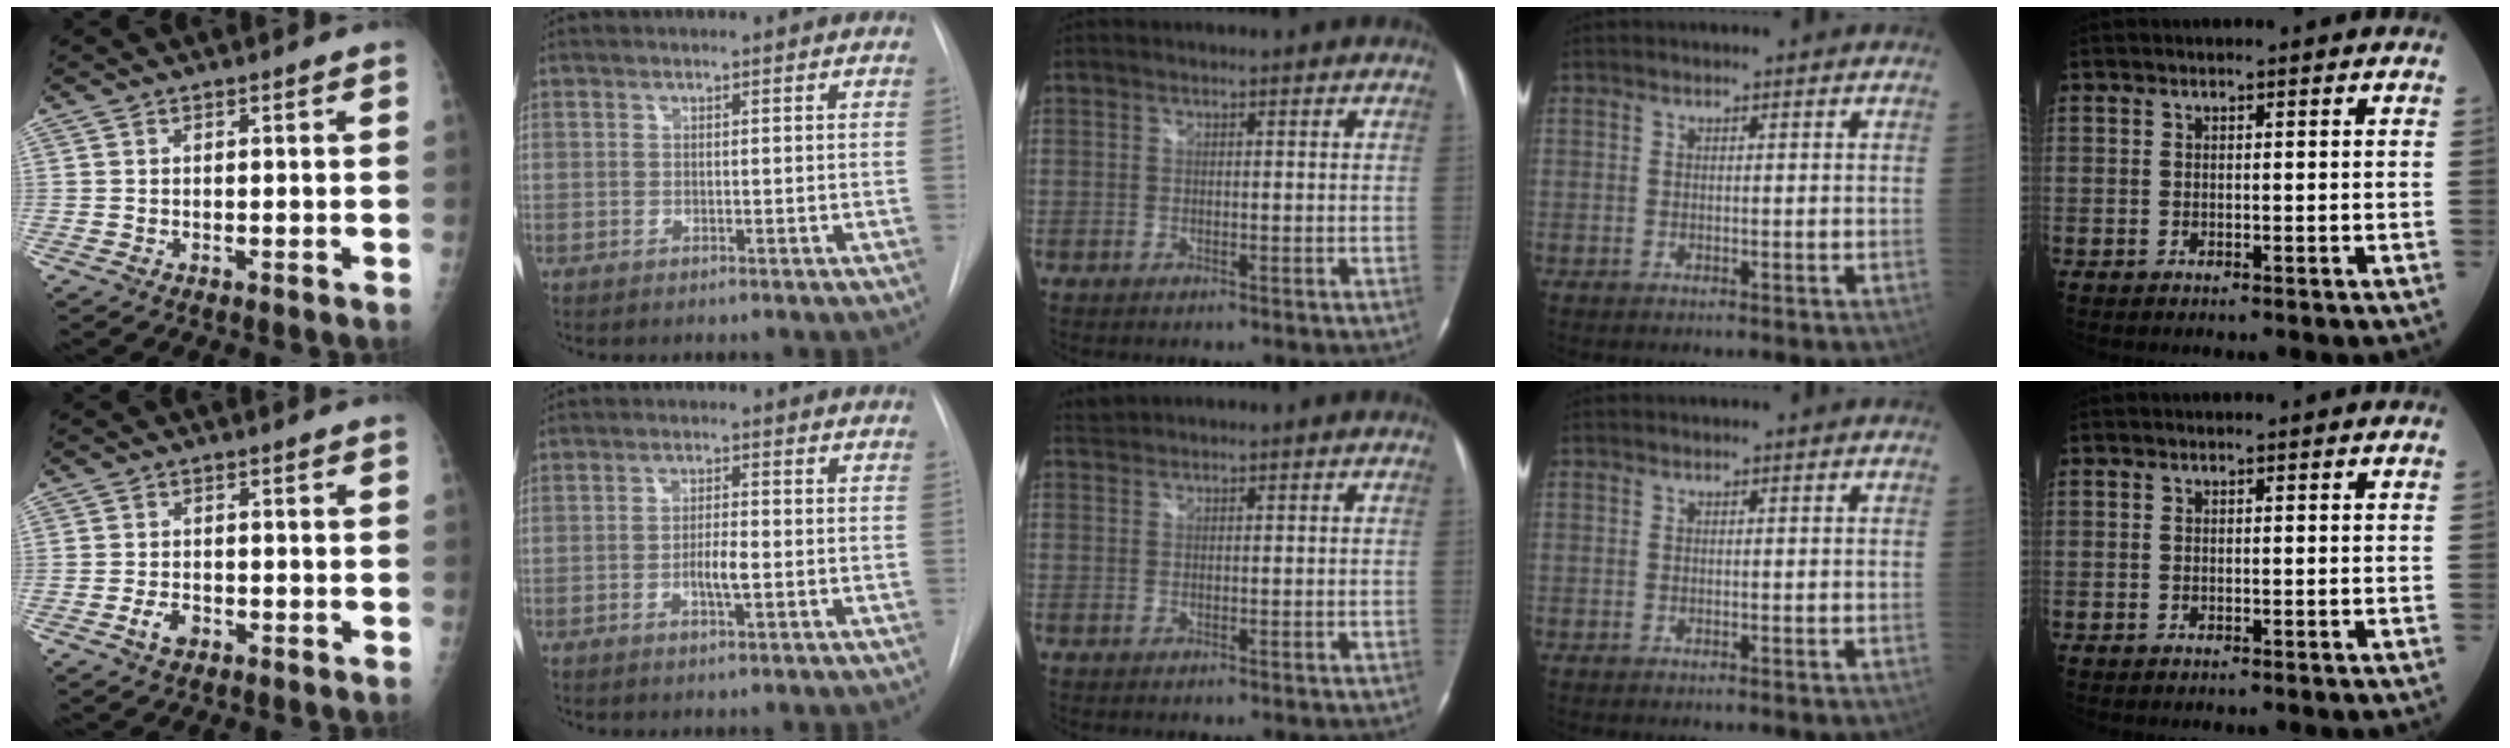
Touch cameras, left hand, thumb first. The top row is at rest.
{"thumb": {"total": 3.0, "force": [-1.6, 1.7, 1.8], "torque": [-0.032, 0.011, -0.025]}, "index": {"total": 3.6, "force": [-1.7, 0.6, 3.1], "torque": [-0.055, -0.005, -0.027]}, "middle": {"total": 1.2, "force": [1.1, -0.1, -0.3], "torque": [-0.004, 0.011, 0.028]}}